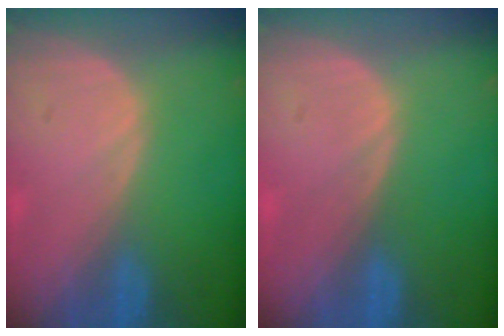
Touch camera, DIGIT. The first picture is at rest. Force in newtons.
{"total": 0.0}